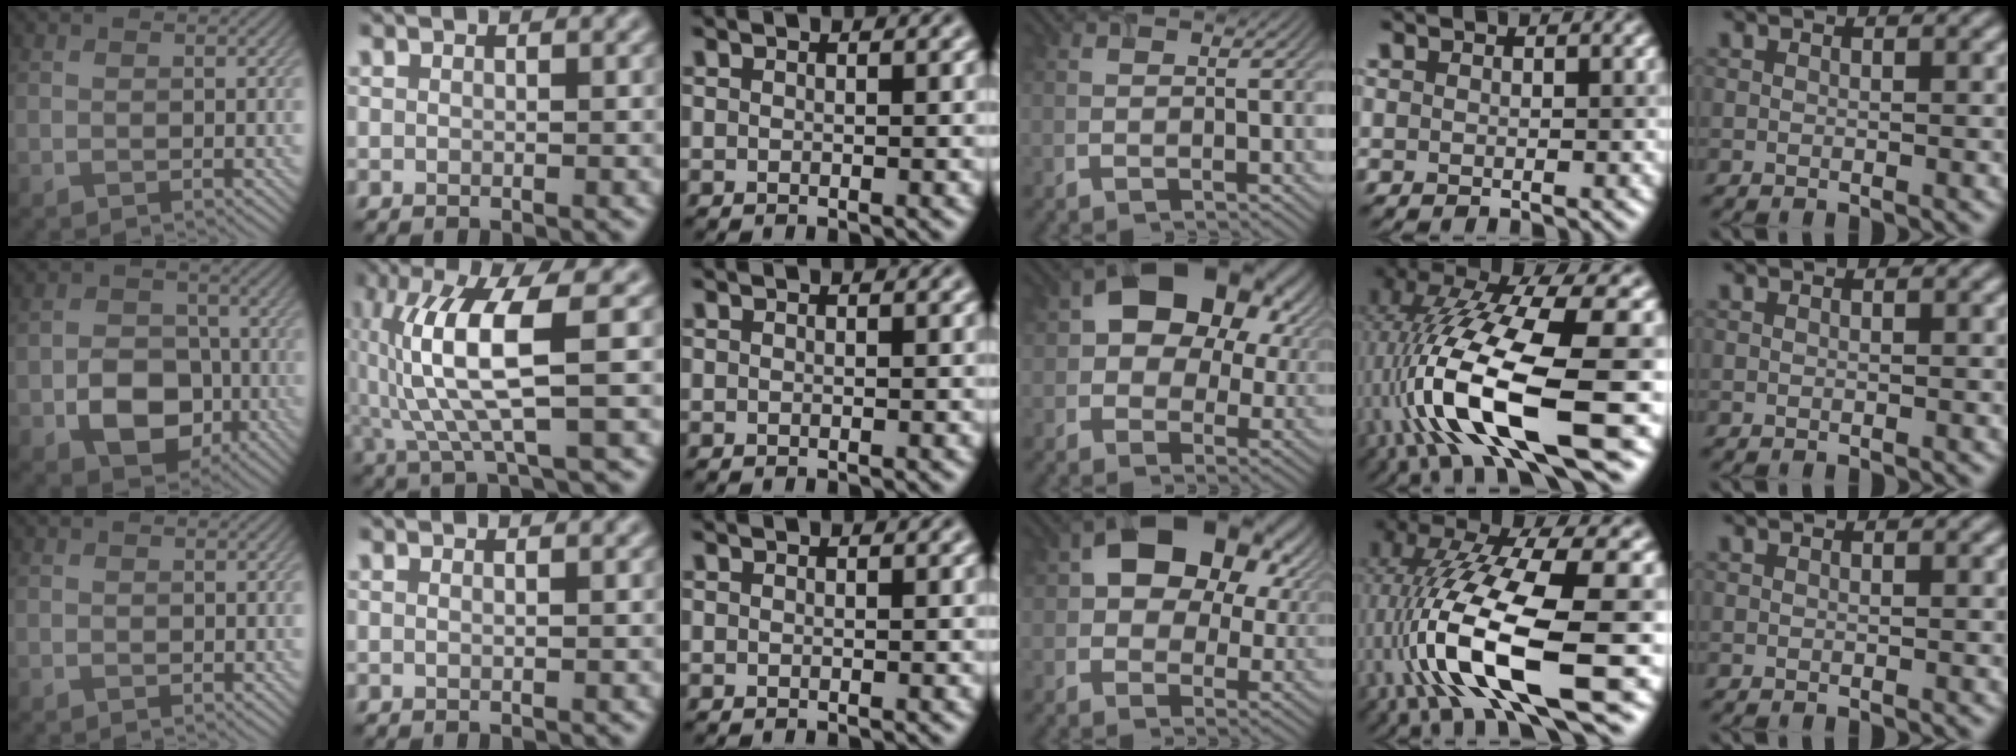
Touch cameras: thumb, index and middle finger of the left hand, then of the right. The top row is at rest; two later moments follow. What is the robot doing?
{"motion": "extract", "object": "airpods case & airpods"}